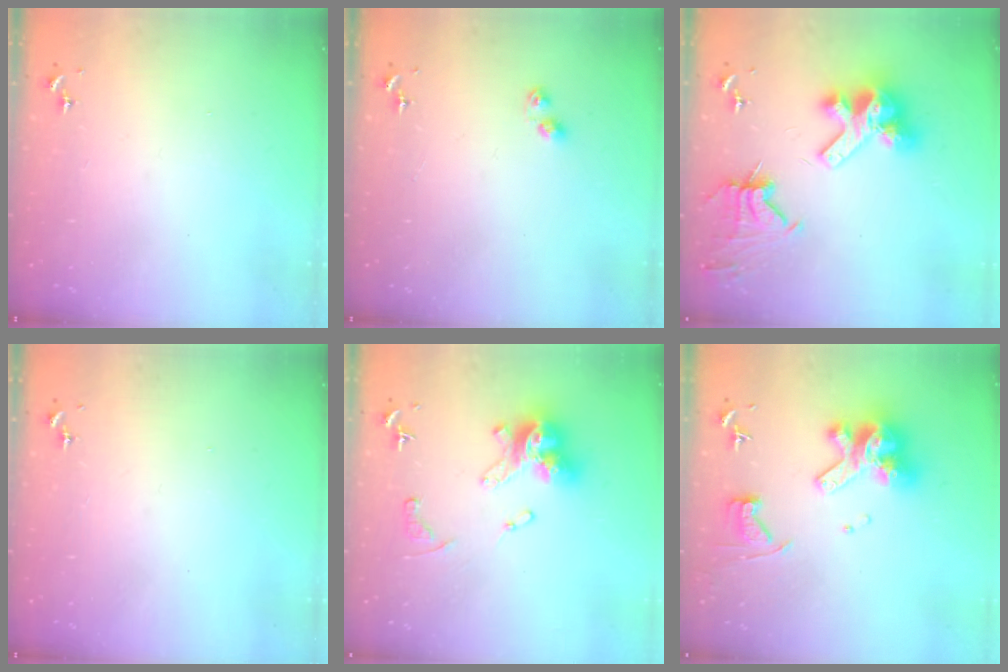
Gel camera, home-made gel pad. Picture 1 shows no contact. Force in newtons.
{"total": 4.9, "press": 4.8, "slide": 0.7}
{"total": 15.4, "press": 15.3, "slide": 2.0}
{"total": 0.0}
{"total": 15.9, "press": 15.8, "slide": 1.8}
{"total": 14.9, "press": 14.8, "slide": 1.8}